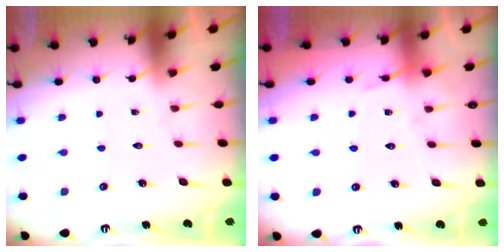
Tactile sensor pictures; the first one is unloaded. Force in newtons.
{"total": 4.5, "press": 4.5, "slide": 0.6}